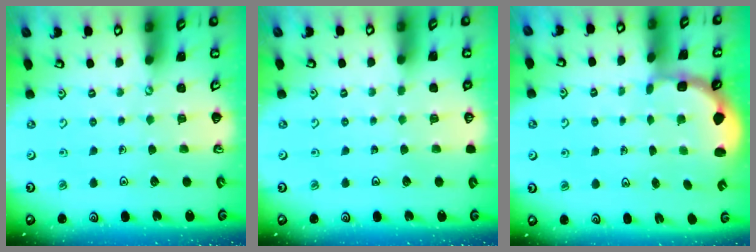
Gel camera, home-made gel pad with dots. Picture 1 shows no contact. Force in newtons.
{"total": 0.0}
{"total": 2.6, "press": 2.0, "slide": 1.7}